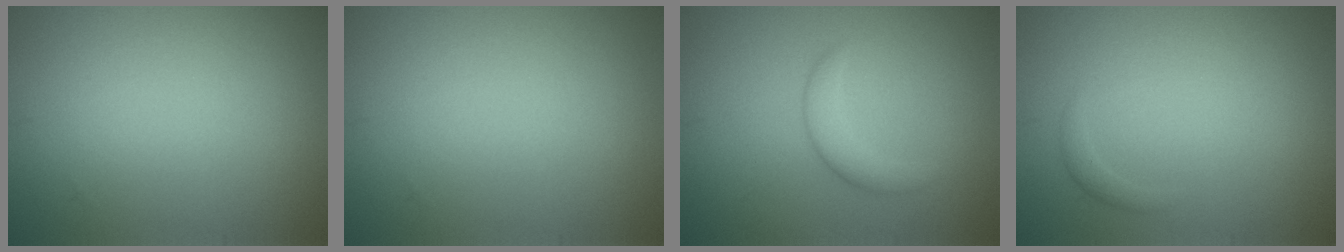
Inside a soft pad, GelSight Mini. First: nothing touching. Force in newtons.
{"total": 0.0}
{"total": 1.9, "press": 1.9, "slide": 0.1}
{"total": 0.7, "press": 0.7, "slide": 0.1}